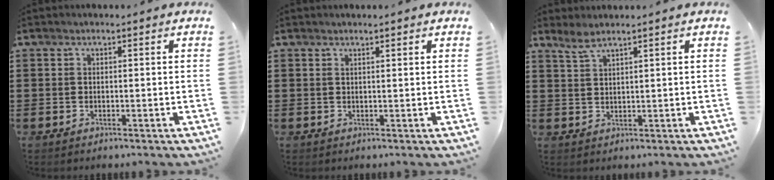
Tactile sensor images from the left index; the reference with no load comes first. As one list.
[{"total": 1.1, "force": [0.9, 0.0, 0.7], "torque": [-0.015, 0.000, 0.016]}, {"total": 2.1, "force": [1.8, 0.2, 1.1], "torque": [-0.028, 0.002, 0.034]}]